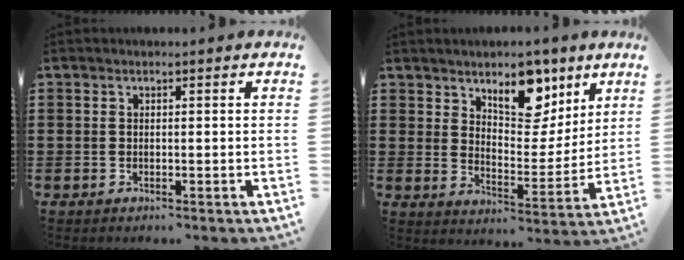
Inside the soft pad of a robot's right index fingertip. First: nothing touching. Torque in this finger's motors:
{"motor_torque": [0.64, 0.51, 0.39, 0.09]}